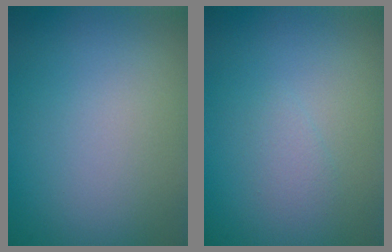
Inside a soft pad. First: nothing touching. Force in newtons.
{"total": 0.9, "press": 0.9, "slide": 0.1}